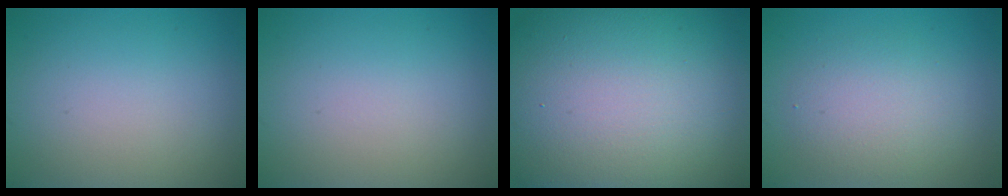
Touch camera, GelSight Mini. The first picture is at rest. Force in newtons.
{"total": 0.0}
{"total": 22.1, "press": 22.1, "slide": 0.9}
{"total": 3.5, "press": 3.5, "slide": 0.1}